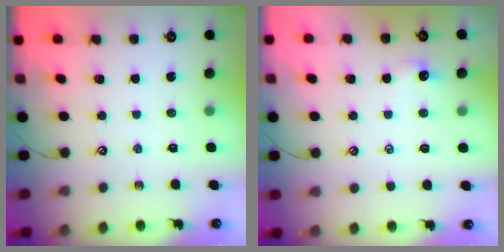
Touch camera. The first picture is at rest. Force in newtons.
{"total": 1.1, "press": 1.0, "slide": 0.4}